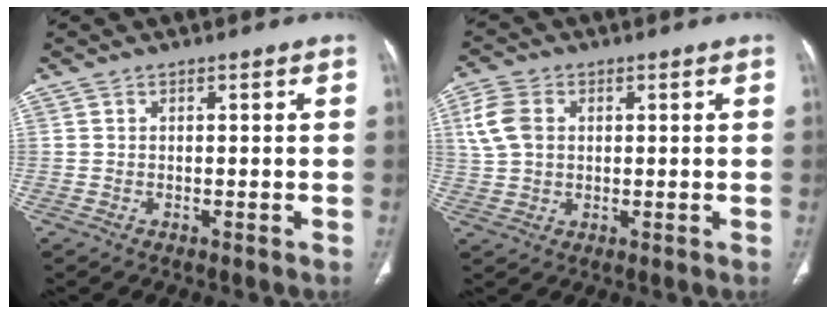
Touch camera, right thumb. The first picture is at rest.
{"total": 7.1, "force": [1.6, 5.2, 4.5], "torque": [-0.095, 0.006, 0.033]}